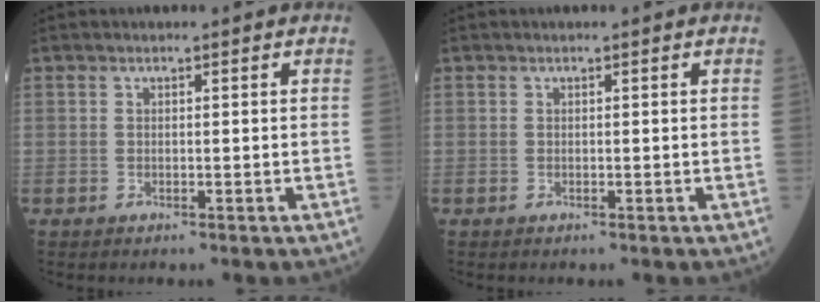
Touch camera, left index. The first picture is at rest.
{"total": 0.0}